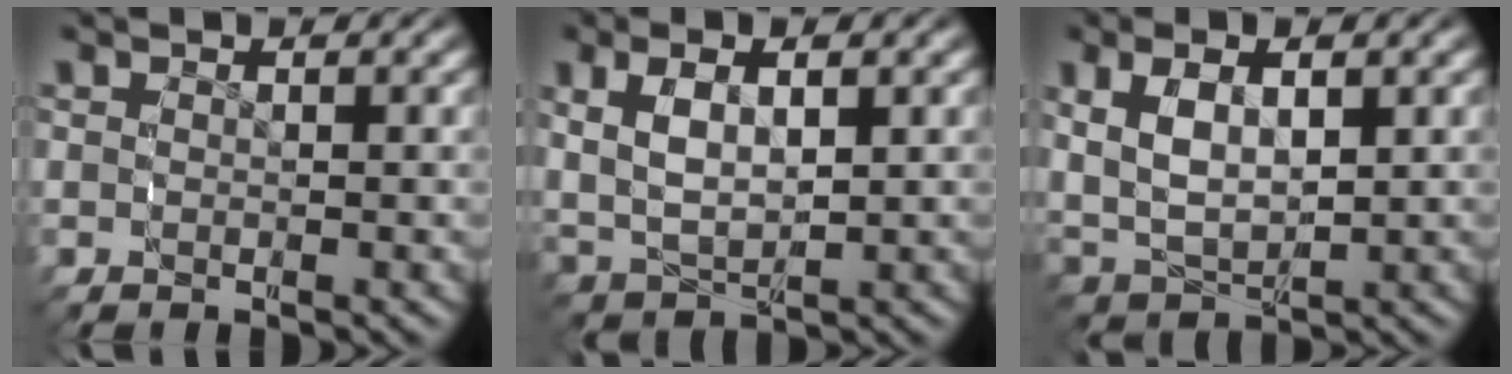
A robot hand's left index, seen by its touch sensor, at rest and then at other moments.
{"total": 5.5, "force": [1.0, 4.0, 3.6], "torque": [-0.096, -0.007, 0.027]}
{"total": 6.4, "force": [0.9, 4.8, 4.2], "torque": [-0.110, -0.010, 0.026]}